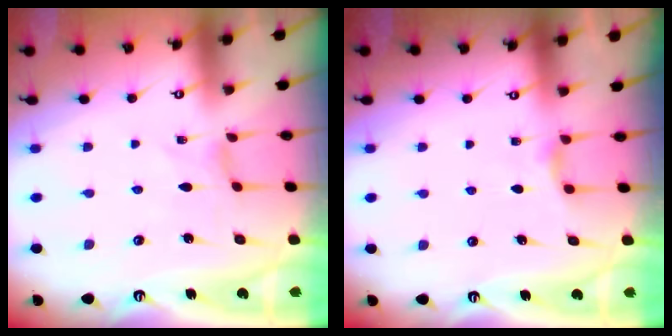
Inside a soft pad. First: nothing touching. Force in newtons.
{"total": 2.6, "press": 2.5, "slide": 0.4}